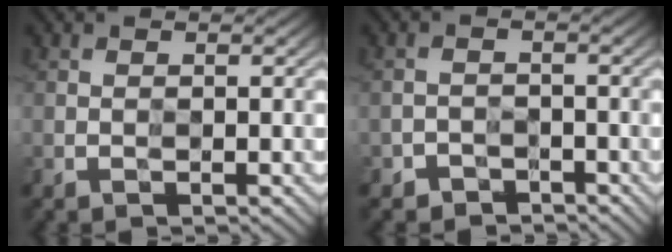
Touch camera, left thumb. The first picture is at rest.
{"total": 2.1, "force": [-1.2, 0.7, -1.5], "torque": [0.034, -0.001, -0.025]}